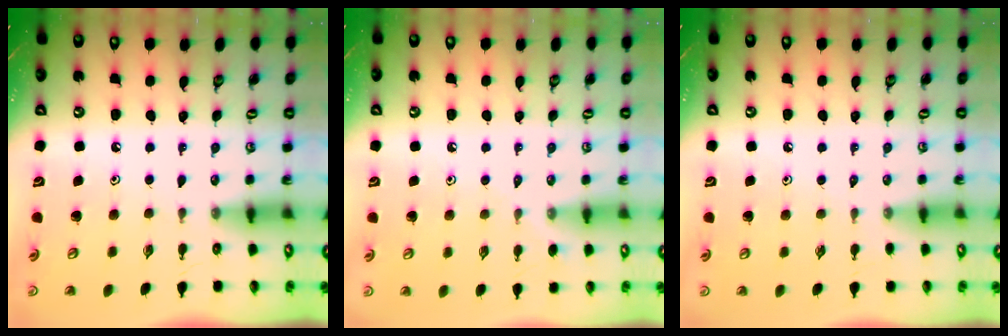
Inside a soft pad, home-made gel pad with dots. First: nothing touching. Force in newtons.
{"total": 3.3, "press": 3.2, "slide": 0.6}
{"total": 1.9, "press": 1.8, "slide": 0.3}